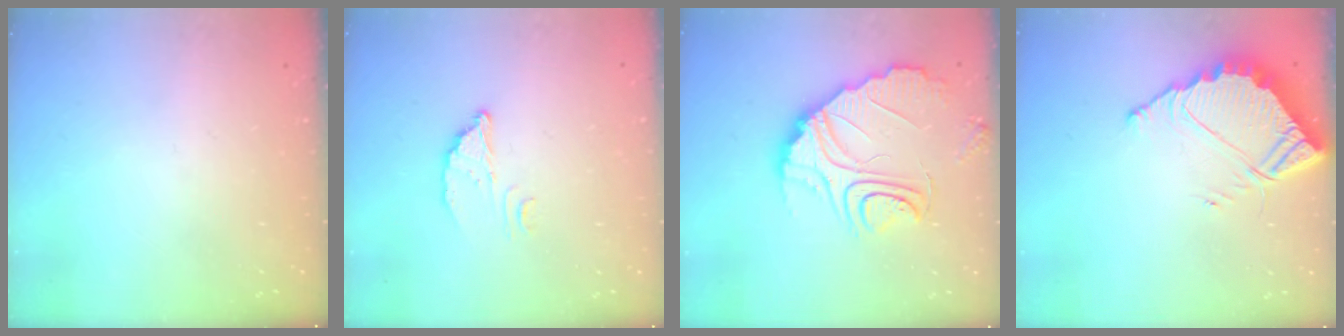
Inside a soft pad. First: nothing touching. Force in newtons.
{"total": 3.2, "press": 3.2, "slide": 0.2}
{"total": 12.4, "press": 12.4, "slide": 1.1}
{"total": 7.2, "press": 7.2, "slide": 0.3}